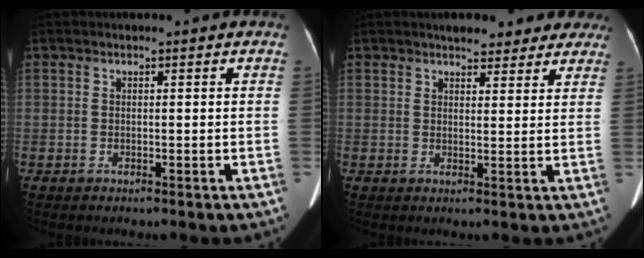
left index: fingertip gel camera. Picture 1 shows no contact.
{"total": 7.5, "force": [6.3, 2.7, 3.1], "torque": [-0.020, 0.010, 0.068]}